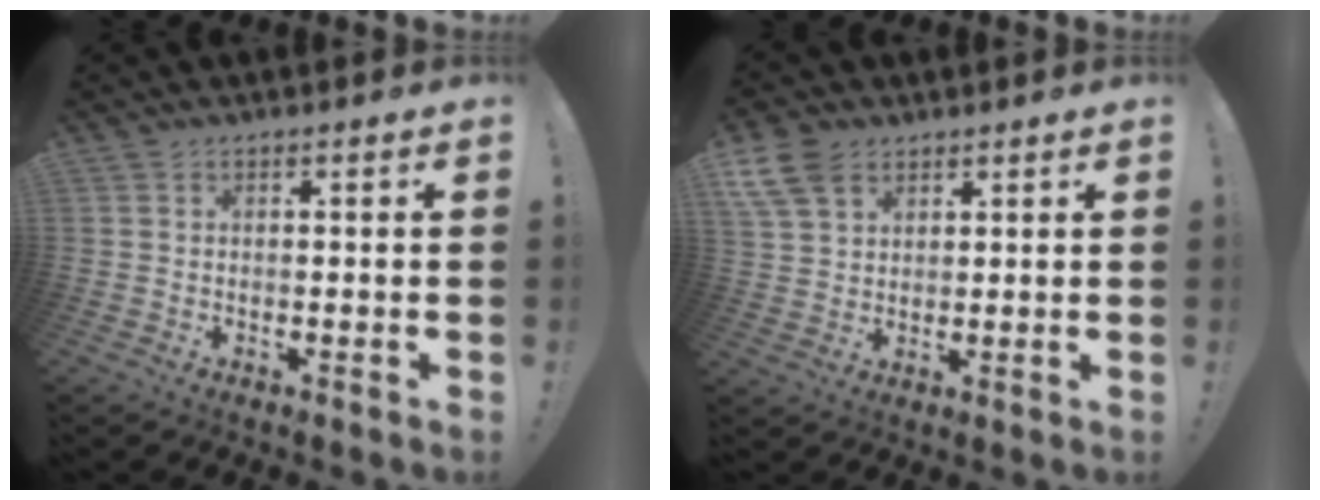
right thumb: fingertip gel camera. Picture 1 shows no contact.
{"total": 9.2, "force": [5.5, 5.8, 4.5], "torque": [-0.082, -0.020, 0.107]}